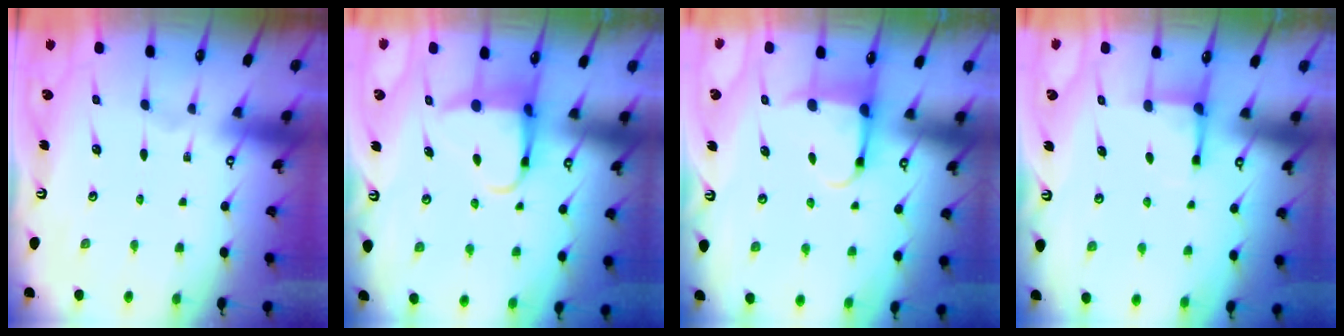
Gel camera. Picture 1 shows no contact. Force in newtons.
{"total": 5.3, "press": 5.2, "slide": 0.8}
{"total": 5.3, "press": 5.2, "slide": 1.1}
{"total": 3.0, "press": 3.0, "slide": 0.4}